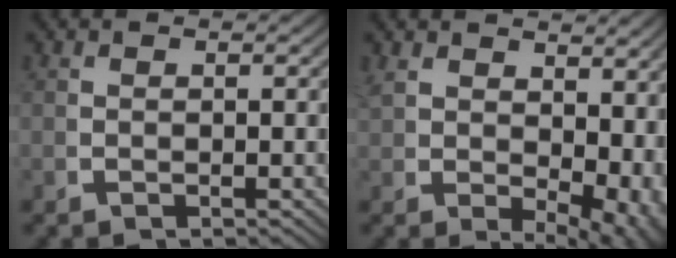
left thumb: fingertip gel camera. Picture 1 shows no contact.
{"total": 5.4, "force": [1.0, 3.2, 4.3], "torque": [-0.063, -0.027, 0.040]}